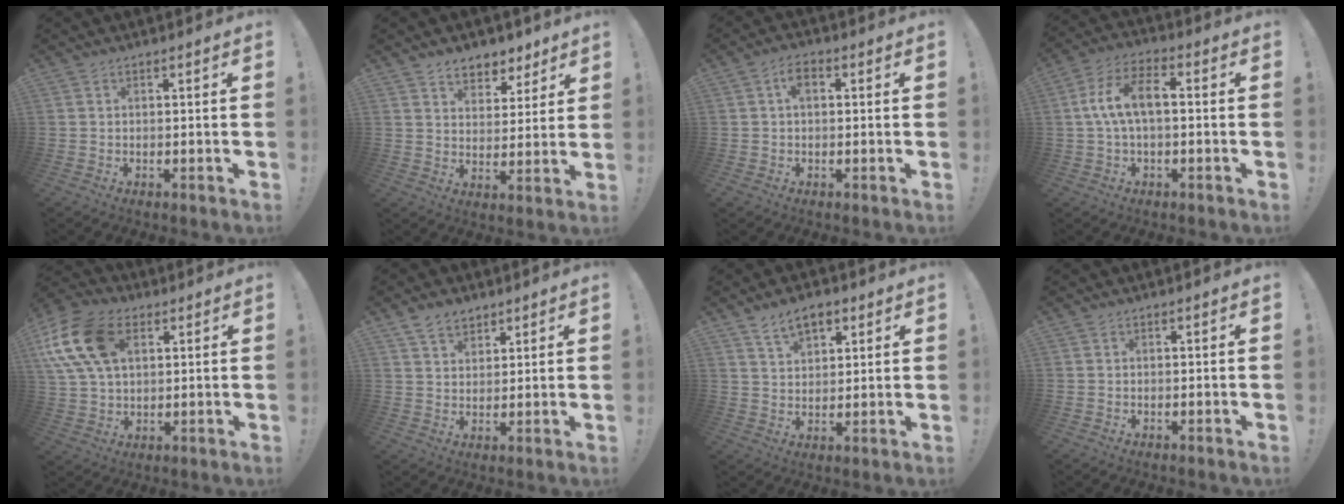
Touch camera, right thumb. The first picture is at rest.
{"total": 7.4, "force": [5.5, 4.7, 1.5], "torque": [-0.019, -0.041, 0.105]}
{"total": 4.7, "force": [1.1, 2.5, 3.8], "torque": [-0.056, 0.006, 0.018]}
{"total": 9.9, "force": [0.3, 4.6, 8.7], "torque": [-0.179, 0.007, 0.005]}
{"total": 18.9, "force": [6.4, 12.4, 12.7], "torque": [-0.255, -0.013, 0.120]}
{"total": 6.3, "force": [4.6, 3.9, 1.9], "torque": [-0.037, -0.018, 0.088]}
{"total": 7.9, "force": [4.7, 4.8, 4.3], "torque": [-0.072, -0.011, 0.088]}
{"total": 0.0}